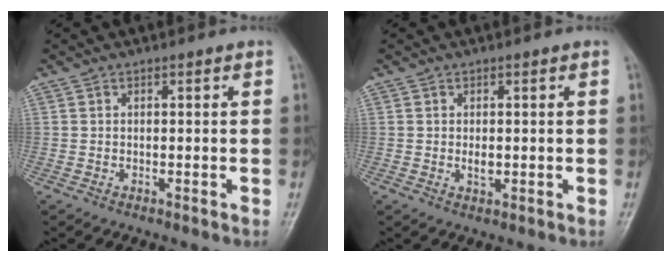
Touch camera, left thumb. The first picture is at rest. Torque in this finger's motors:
{"motor_torque": [0.23, 0.37, 0.16, 0.06, 0.00]}